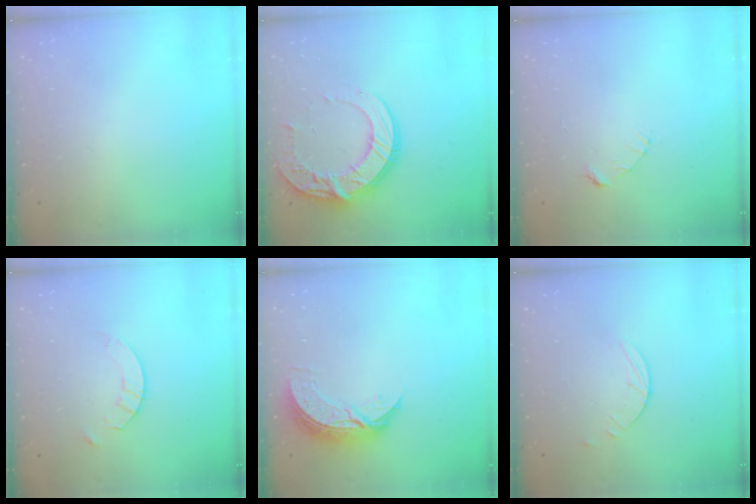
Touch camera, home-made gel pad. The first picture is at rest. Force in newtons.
{"total": 15.2, "press": 15.2, "slide": 1.3}
{"total": 2.4, "press": 2.4, "slide": 0.2}
{"total": 4.2, "press": 4.2, "slide": 0.4}
{"total": 8.0, "press": 8.0, "slide": 0.7}
{"total": 2.9, "press": 2.8, "slide": 0.3}